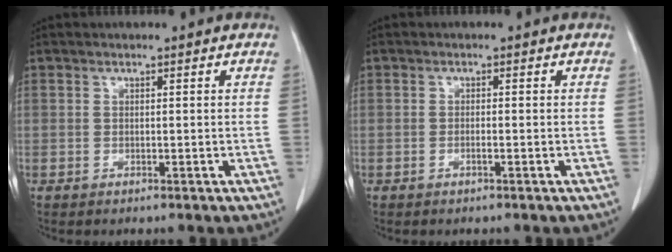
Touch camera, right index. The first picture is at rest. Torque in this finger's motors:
{"motor_torque": [-0.17, 0.11, -0.02, -0.01]}